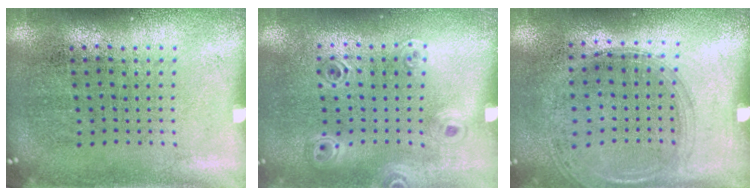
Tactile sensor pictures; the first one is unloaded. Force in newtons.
{"total": 1.0, "press": 1.0, "slide": 0.1}
{"total": 1.3, "press": 1.2, "slide": 0.5}